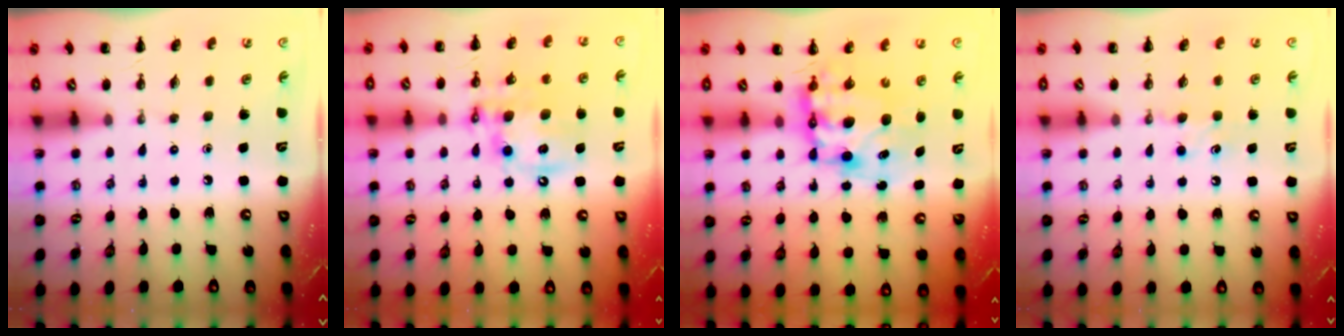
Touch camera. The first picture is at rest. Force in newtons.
{"total": 14.0, "press": 13.5, "slide": 3.5}
{"total": 9.5, "press": 9.2, "slide": 2.4}
{"total": 7.2, "press": 6.8, "slide": 2.1}